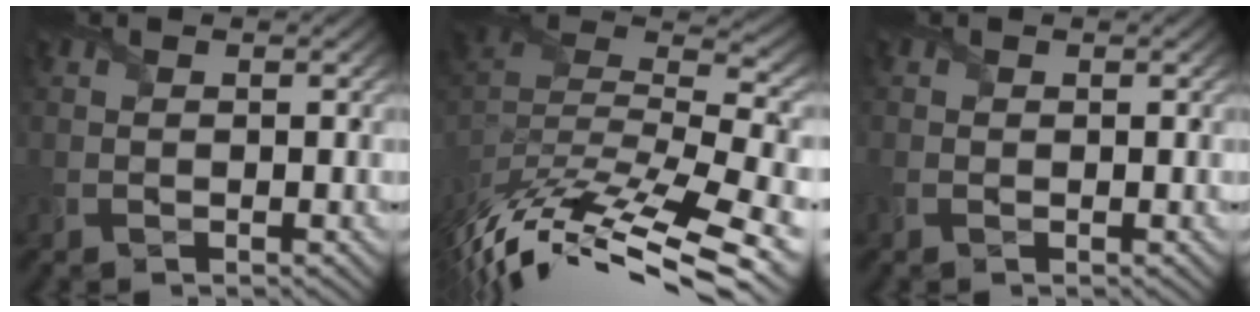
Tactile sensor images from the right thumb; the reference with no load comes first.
{"total": 13.1, "force": [-7.4, 3.9, 10.1], "torque": [-0.173, 0.027, -0.098]}
{"total": 1.1, "force": [-0.2, 0.8, 0.6], "torque": [-0.016, -0.001, -0.003]}